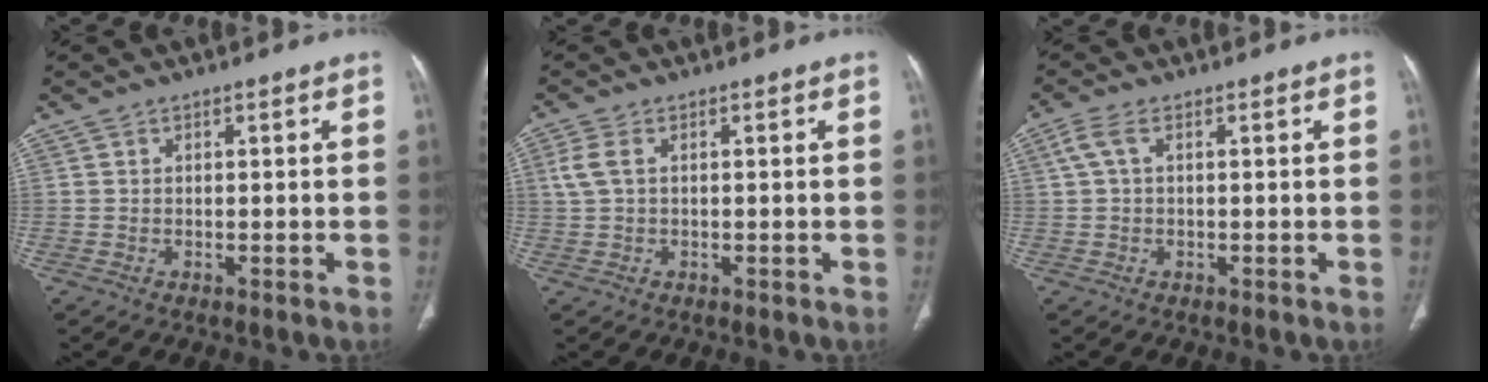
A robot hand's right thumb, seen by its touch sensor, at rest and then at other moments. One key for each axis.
{"total": 3.2, "fx": 0.9, "fy": 1.7, "fz": 2.6, "tx": -0.080, "ty": 0.011, "tz": 0.021}
{"total": 3.0, "fx": 0.8, "fy": 1.3, "fz": 2.6, "tx": -0.072, "ty": 0.013, "tz": 0.017}